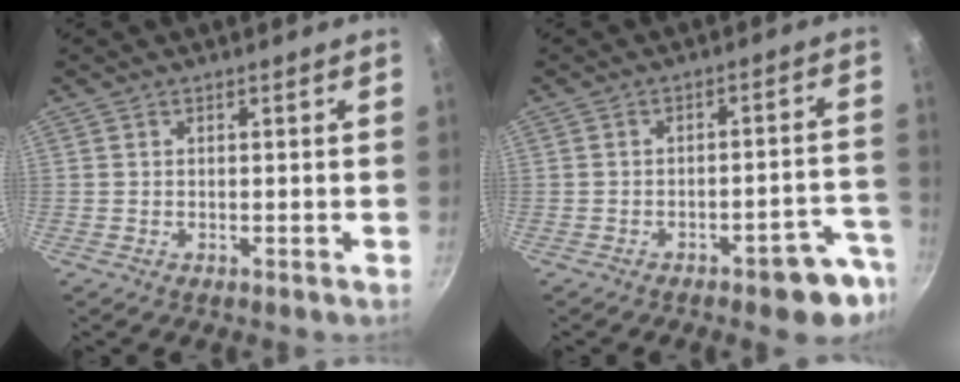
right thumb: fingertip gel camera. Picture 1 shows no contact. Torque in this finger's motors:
{"motor_torque": [0.90, 0.41, 0.38, -0.48, 0.05]}